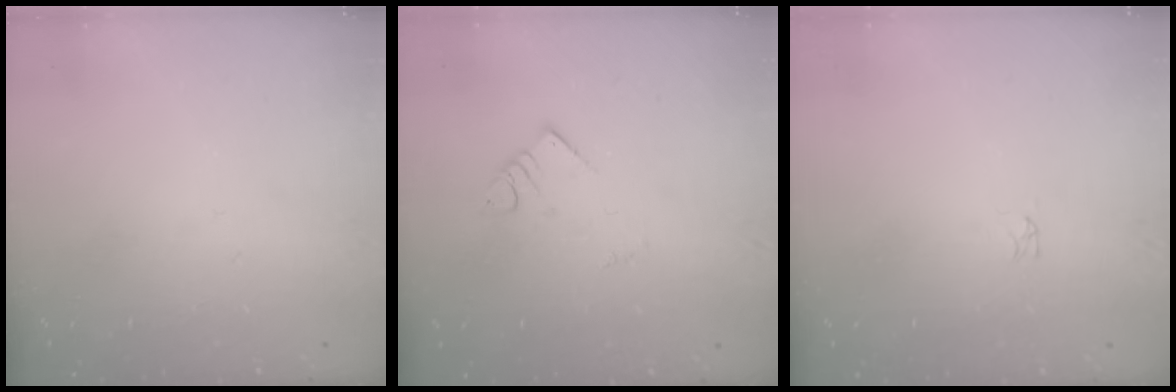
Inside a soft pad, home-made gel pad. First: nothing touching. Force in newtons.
{"total": 2.7, "press": 2.7, "slide": 0.1}
{"total": 0.0}